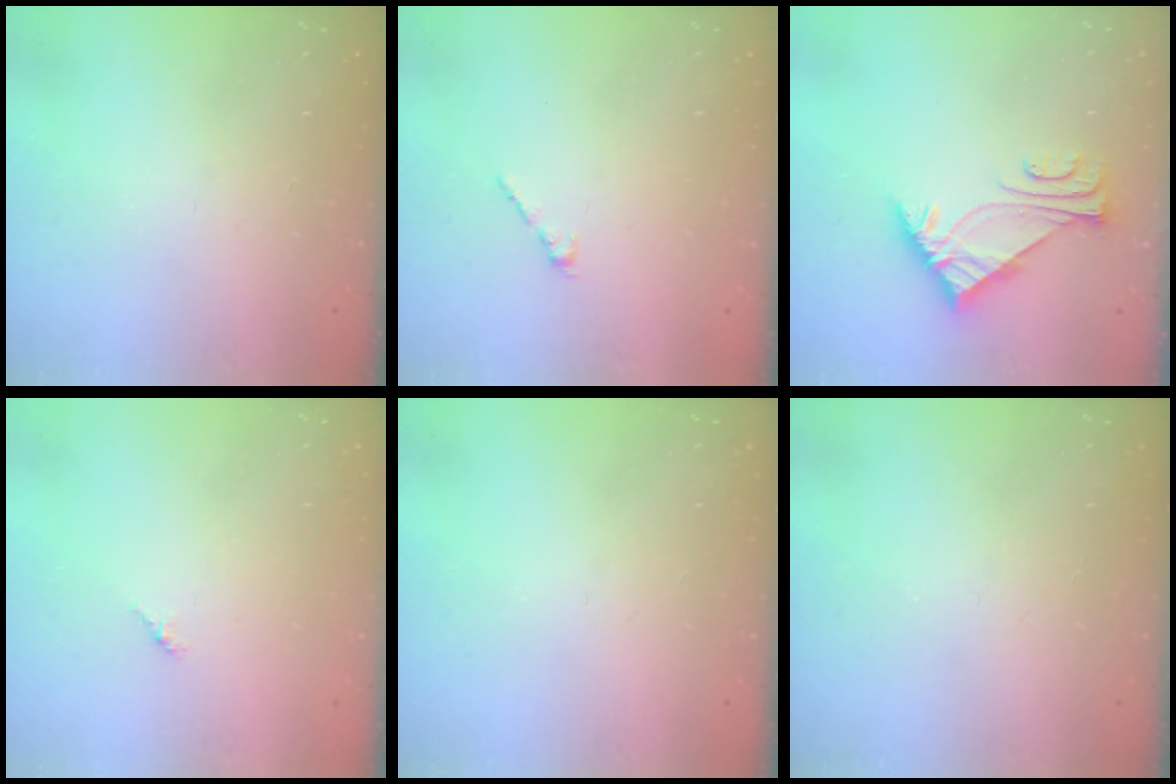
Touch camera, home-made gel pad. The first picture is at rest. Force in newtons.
{"total": 2.1, "press": 2.0, "slide": 0.7}
{"total": 5.7, "press": 5.6, "slide": 0.9}
{"total": 1.5, "press": 1.4, "slide": 0.4}
{"total": 0.0}
{"total": 0.0}